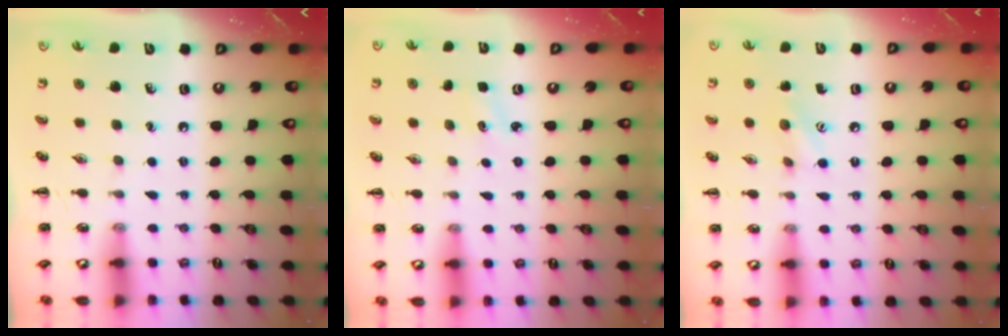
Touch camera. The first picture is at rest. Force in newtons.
{"total": 1.8, "press": 1.7, "slide": 0.5}
{"total": 7.6, "press": 7.4, "slide": 1.8}